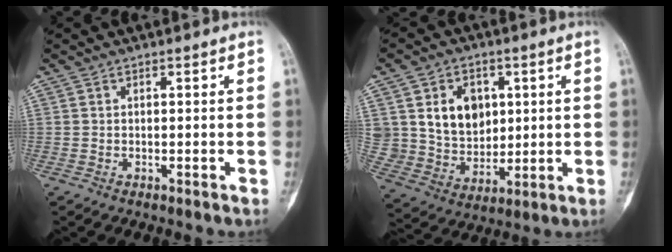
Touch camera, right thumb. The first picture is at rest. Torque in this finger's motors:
{"motor_torque": [0.03, 0.02, 0.72, 0.37, 0.03]}